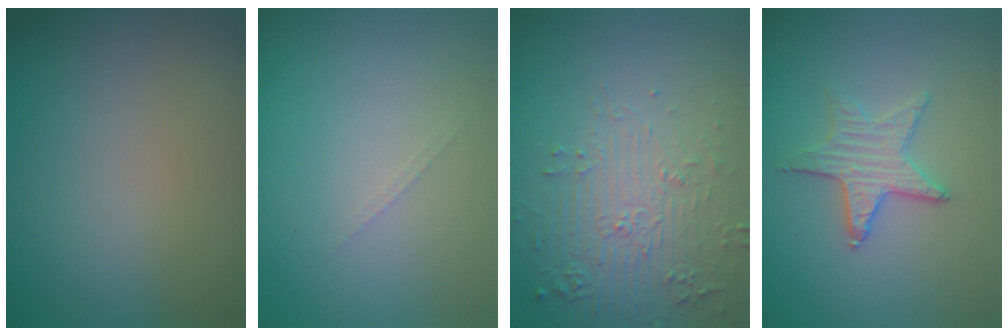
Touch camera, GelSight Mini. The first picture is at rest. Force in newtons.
{"total": 0.6, "press": 0.6, "slide": 0.1}
{"total": 5.7, "press": 3.7, "slide": 4.4}
{"total": 2.8, "press": 2.5, "slide": 1.3}